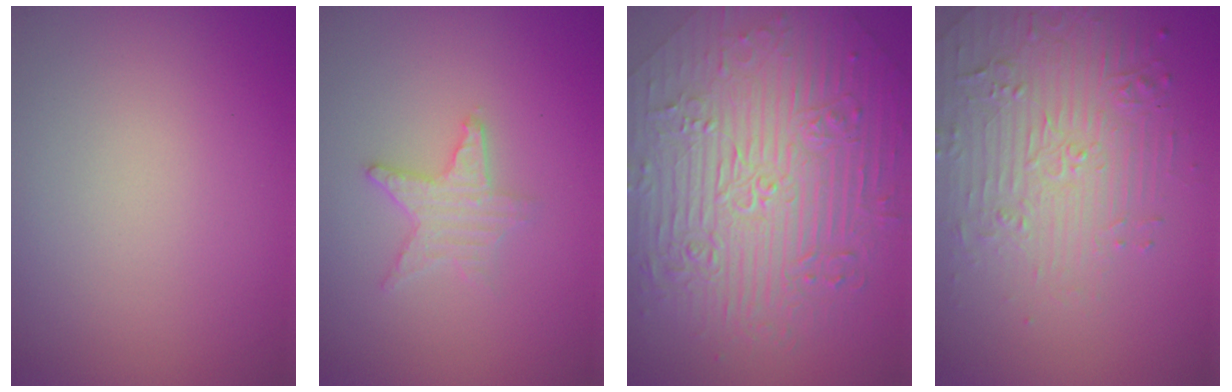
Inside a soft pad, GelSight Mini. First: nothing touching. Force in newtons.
{"total": 2.3, "press": 2.2, "slide": 0.4}
{"total": 11.2, "press": 7.5, "slide": 8.2}
{"total": 5.0, "press": 3.9, "slide": 3.1}